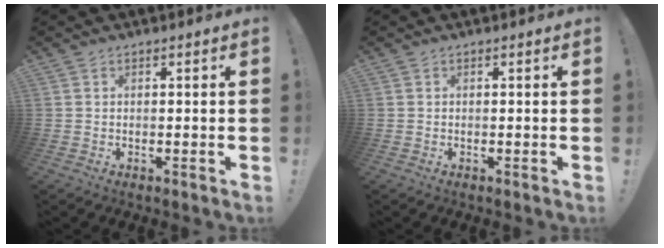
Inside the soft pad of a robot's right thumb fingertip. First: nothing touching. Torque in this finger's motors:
{"motor_torque": [-0.07, 0.07, 0.00, 0.00, 0.03]}